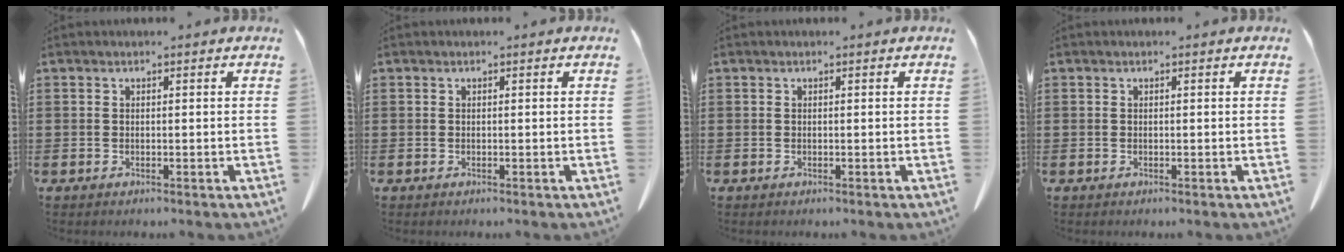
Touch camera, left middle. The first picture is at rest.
{"total": 0.0}
{"total": 0.0}
{"total": 0.0}